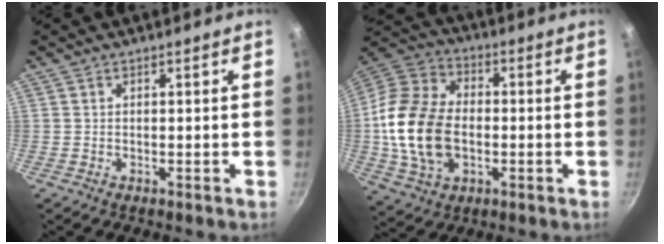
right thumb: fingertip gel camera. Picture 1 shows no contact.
{"total": 18.7, "force": [-1.9, 12.9, 13.4], "torque": [-0.245, 0.022, -0.038]}